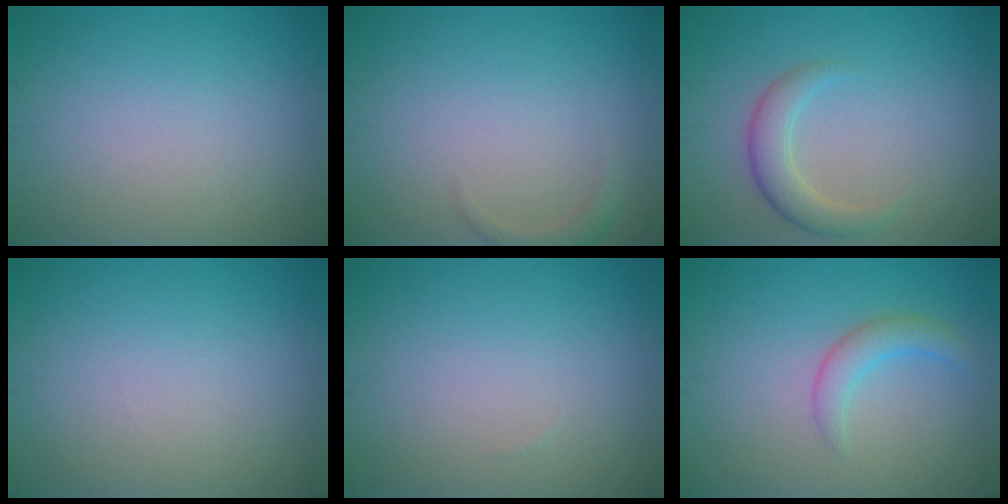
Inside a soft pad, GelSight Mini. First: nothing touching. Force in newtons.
{"total": 1.2, "press": 1.2, "slide": 0.1}
{"total": 2.9, "press": 2.9, "slide": 0.2}
{"total": 0.0}
{"total": 0.0}
{"total": 2.4, "press": 2.4, "slide": 0.0}